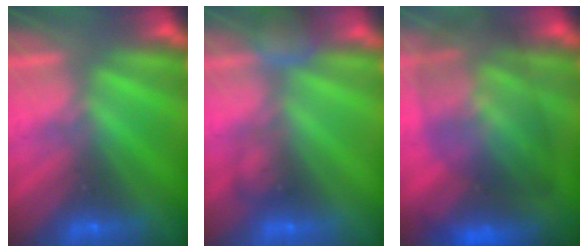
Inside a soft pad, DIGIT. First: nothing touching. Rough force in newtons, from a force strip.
{"total": 2.5}
{"total": 8.8}